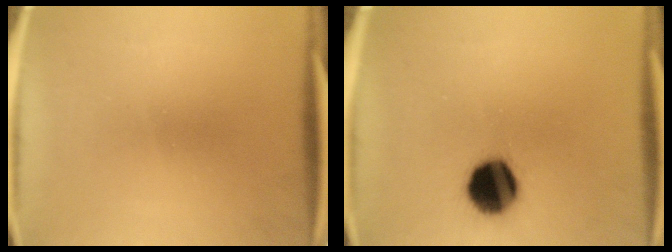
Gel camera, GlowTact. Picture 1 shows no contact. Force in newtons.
{"total": 13.4}